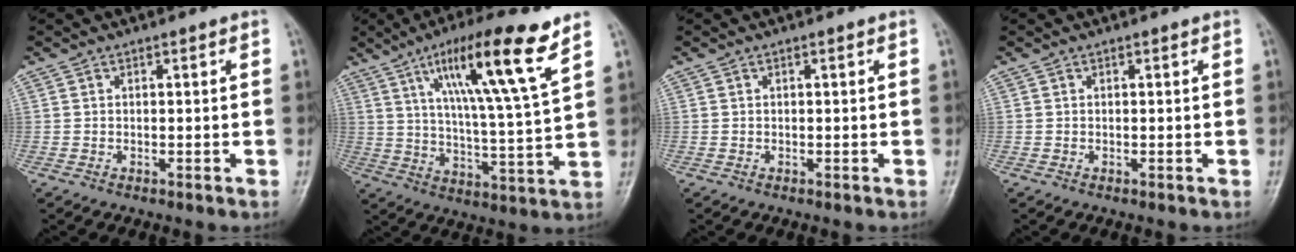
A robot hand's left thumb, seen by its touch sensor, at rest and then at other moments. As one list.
[{"total": 17.0, "force": [9.0, 1.5, 14.3], "torque": [-0.238, -0.037, 0.153]}, {"total": 0.0}, {"total": 0.0}]